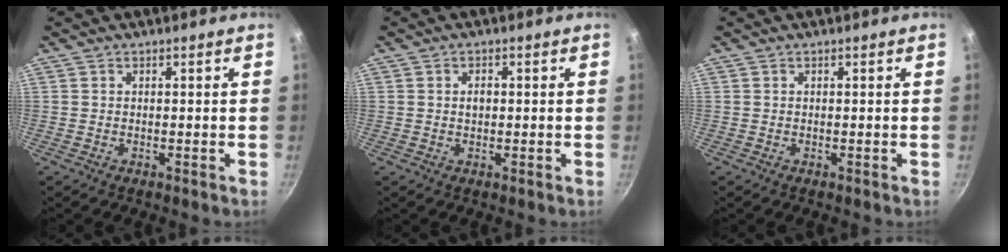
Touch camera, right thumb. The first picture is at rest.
{"total": 1.7, "force": [0.1, 1.2, 1.3], "torque": [-0.015, 0.003, 0.003]}
{"total": 0.0}